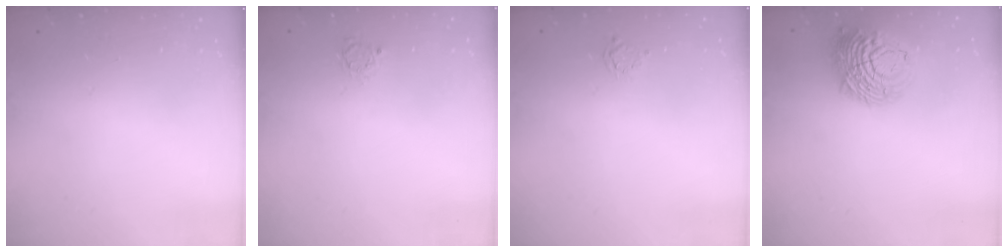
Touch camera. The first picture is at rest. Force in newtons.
{"total": 2.6, "press": 2.6, "slide": 0.4}
{"total": 2.5, "press": 2.5, "slide": 0.4}
{"total": 13.8, "press": 13.7, "slide": 1.8}